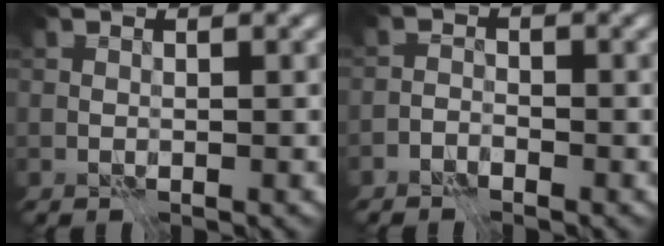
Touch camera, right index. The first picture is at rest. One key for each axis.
{"total": 1.4, "fx": -1.4, "fy": 0.3, "fz": 0.3, "tx": 0.001, "ty": 0.011, "tz": -0.033}